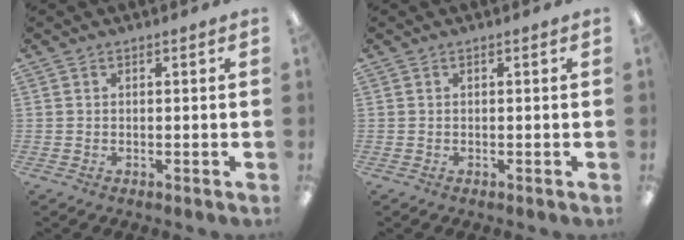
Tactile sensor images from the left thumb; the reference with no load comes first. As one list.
[{"total": 0.0}]